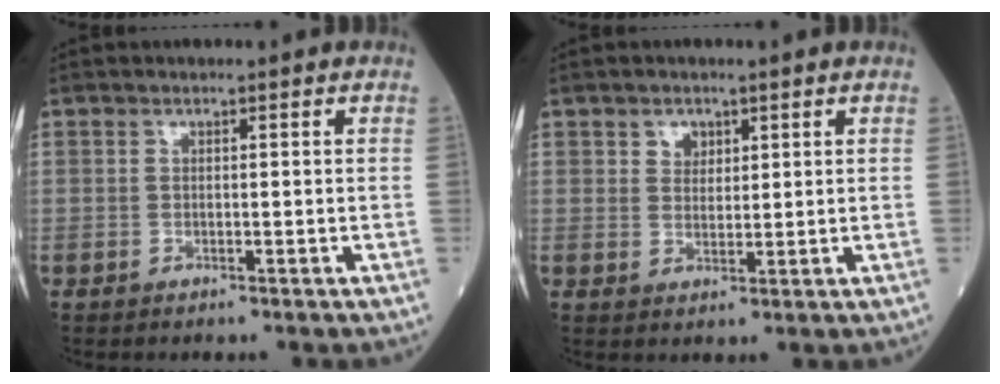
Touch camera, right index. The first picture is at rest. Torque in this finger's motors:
{"motor_torque": [0.01, 0.01, 0.00, 0.00]}